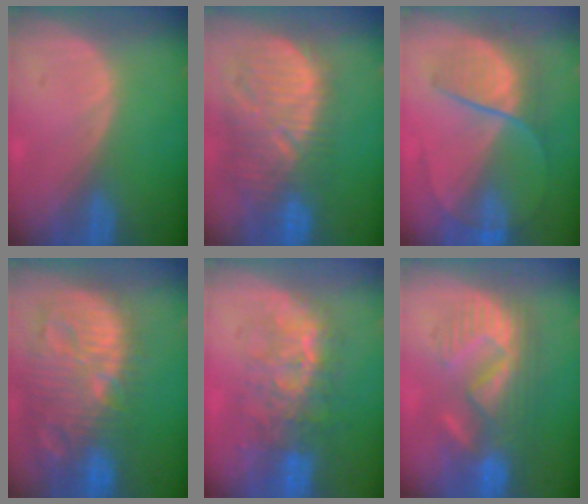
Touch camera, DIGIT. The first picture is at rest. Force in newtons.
{"total": 12.8, "press": 11.3, "slide": 6.0}
{"total": 6.9, "press": 6.6, "slide": 2.0}
{"total": 14.5, "press": 12.5, "slide": 7.2}
{"total": 9.5, "press": 8.4, "slide": 4.4}
{"total": 8.9, "press": 8.8, "slide": 1.5}